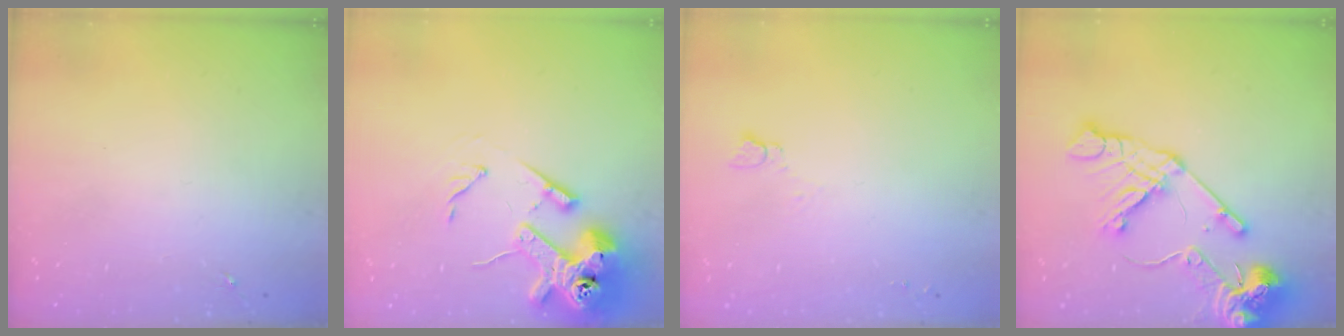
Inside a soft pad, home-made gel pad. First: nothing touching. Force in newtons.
{"total": 15.7, "press": 15.5, "slide": 2.1}
{"total": 2.7, "press": 2.7, "slide": 0.3}
{"total": 17.1, "press": 16.9, "slide": 2.3}